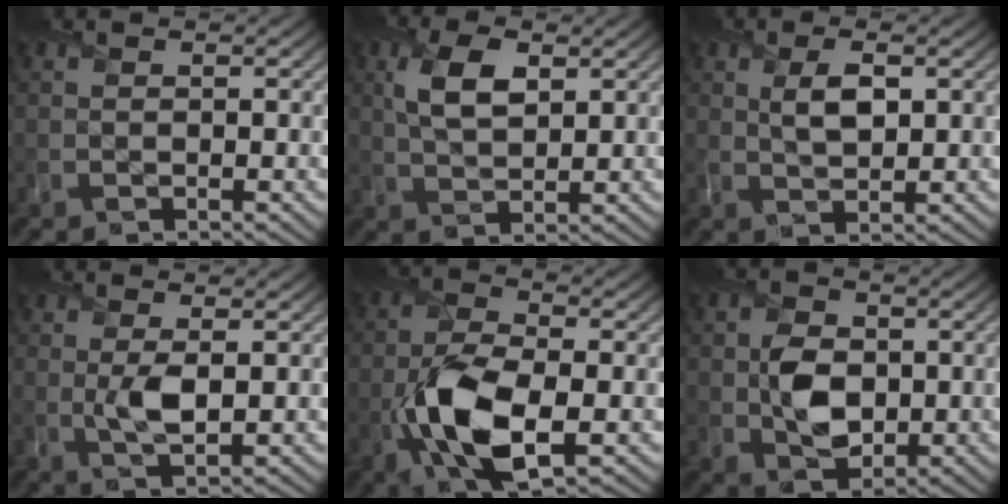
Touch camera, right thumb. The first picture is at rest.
{"total": 5.6, "force": [2.0, 2.9, 4.4], "torque": [-0.102, 0.004, 0.037]}
{"total": 3.0, "force": [1.4, 1.2, 2.4], "torque": [-0.046, 0.001, 0.028]}
{"total": 2.6, "force": [0.6, 0.6, 2.4], "torque": [-0.046, -0.004, 0.015]}
{"total": 9.4, "force": [-3.0, 4.3, 7.8], "torque": [-0.163, -0.010, -0.065]}
{"total": 5.5, "force": [-0.1, 4.2, 3.6], "torque": [-0.071, -0.010, -0.002]}